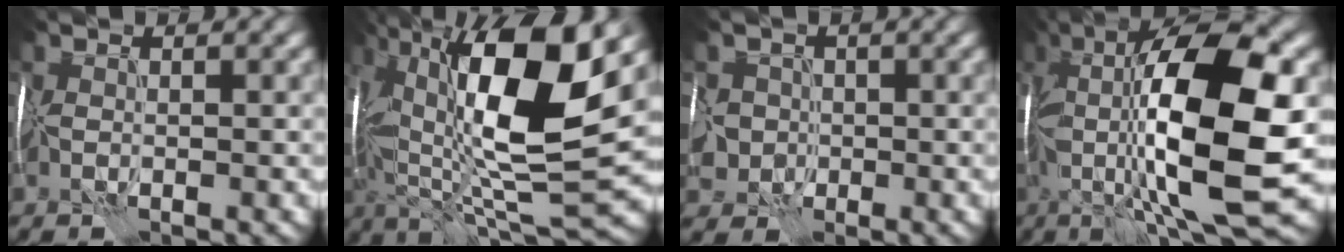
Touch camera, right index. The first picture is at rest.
{"total": 17.4, "force": [3.8, 6.5, 15.7], "torque": [-0.290, 0.000, 0.069]}
{"total": 3.5, "force": [-0.6, 3.2, 1.1], "torque": [-0.006, 0.013, -0.018]}
{"total": 15.1, "force": [0.4, 4.0, 14.5], "torque": [-0.239, 0.002, 0.011]}